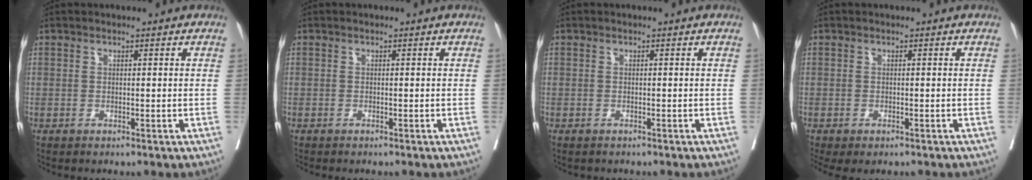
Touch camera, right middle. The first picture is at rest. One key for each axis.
{"total": 0.9, "fx": -0.8, "fy": 0.2, "fz": 0.3, "tx": -0.003, "ty": -0.002, "tz": -0.013}
{"total": 0.9, "fx": -0.8, "fy": 0.4, "fz": 0.2, "tx": -0.009, "ty": -0.001, "tz": -0.012}
{"total": 4.3, "fx": -3.1, "fy": 1.9, "fz": 2.2, "tx": -0.032, "ty": -0.011, "tz": -0.044}